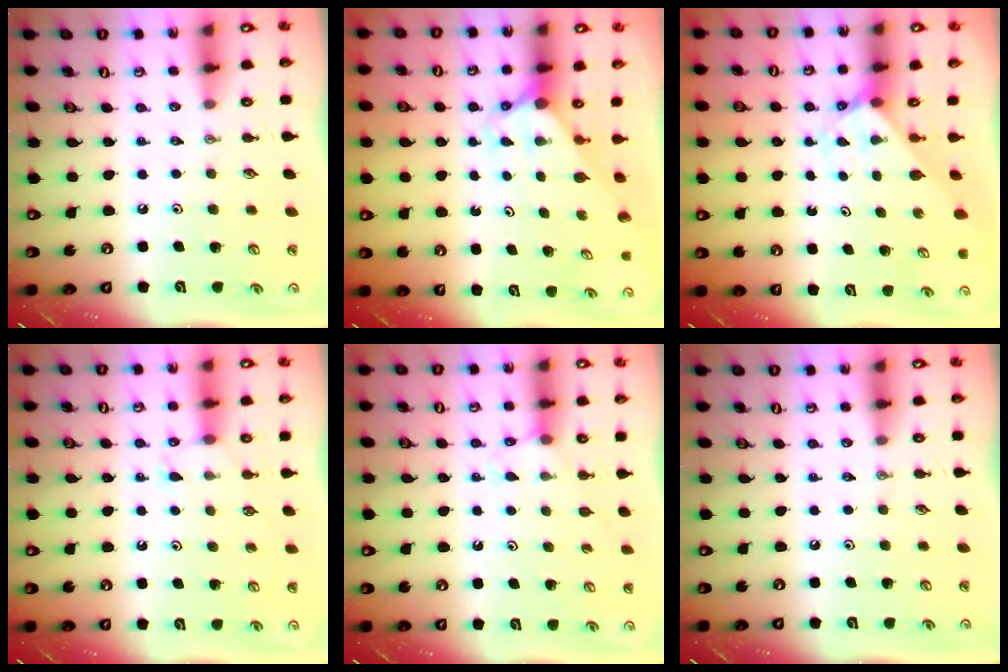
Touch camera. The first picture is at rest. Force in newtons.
{"total": 2.6, "press": 2.5, "slide": 0.3}
{"total": 2.1, "press": 2.1, "slide": 0.1}
{"total": 4.9, "press": 4.9, "slide": 0.6}
{"total": 6.4, "press": 6.4, "slide": 0.8}
{"total": 0.0}